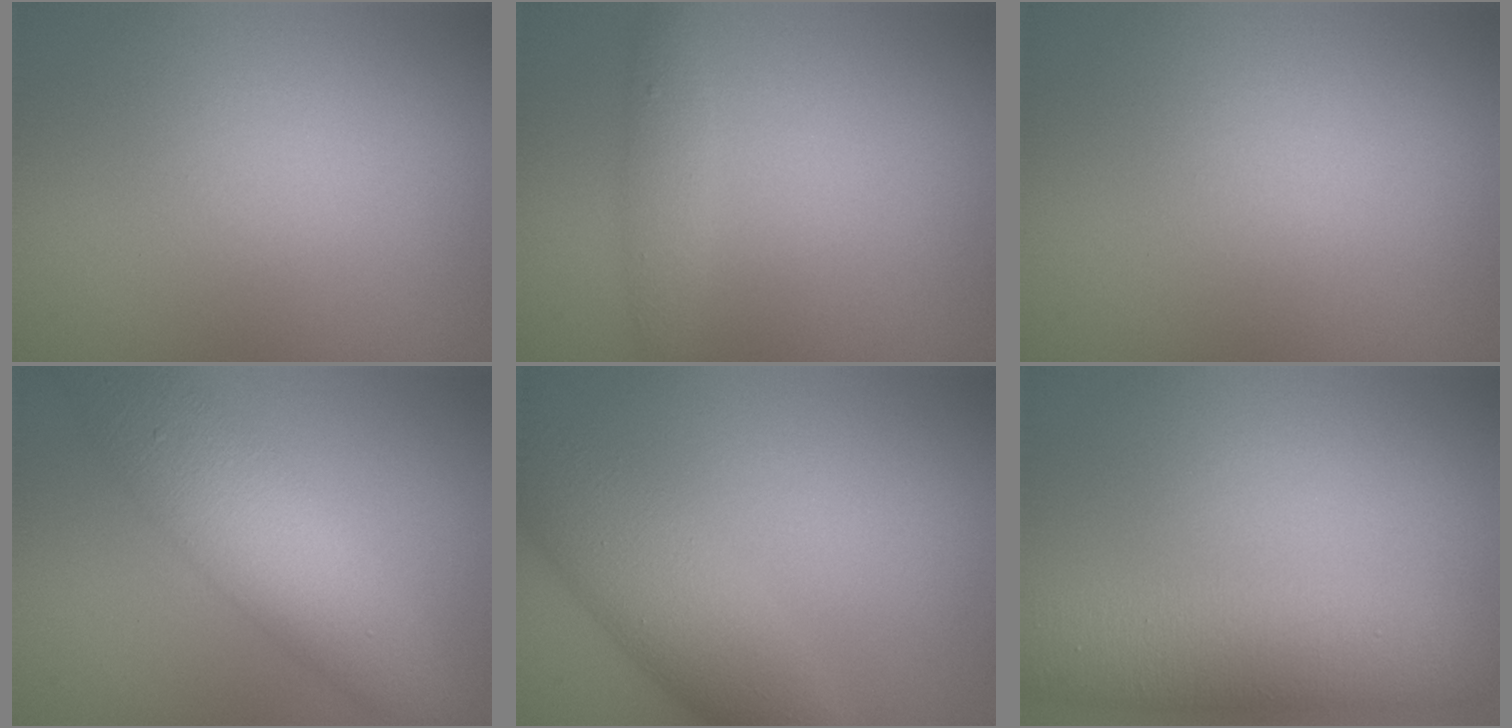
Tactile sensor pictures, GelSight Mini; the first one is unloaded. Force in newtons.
{"total": 1.6, "press": 1.6, "slide": 0.0}
{"total": 0.0}
{"total": 6.5, "press": 6.5, "slide": 0.2}
{"total": 5.8, "press": 5.8, "slide": 0.1}
{"total": 6.4, "press": 6.4, "slide": 0.1}